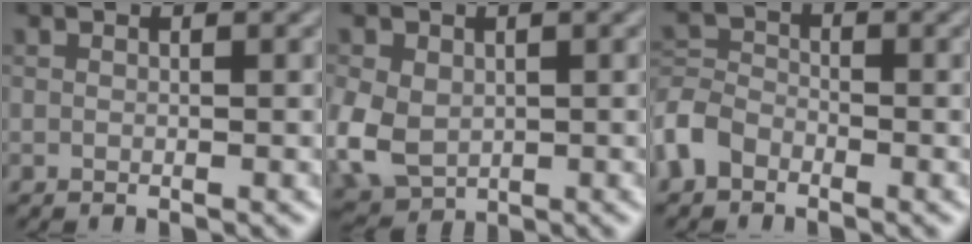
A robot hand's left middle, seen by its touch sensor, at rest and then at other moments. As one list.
[{"total": 6.0, "force": [-0.5, 4.8, 3.7], "torque": [-0.101, -0.009, -0.009]}, {"total": 3.4, "force": [-2.2, 2.3, 1.3], "torque": [-0.030, 0.006, -0.058]}]